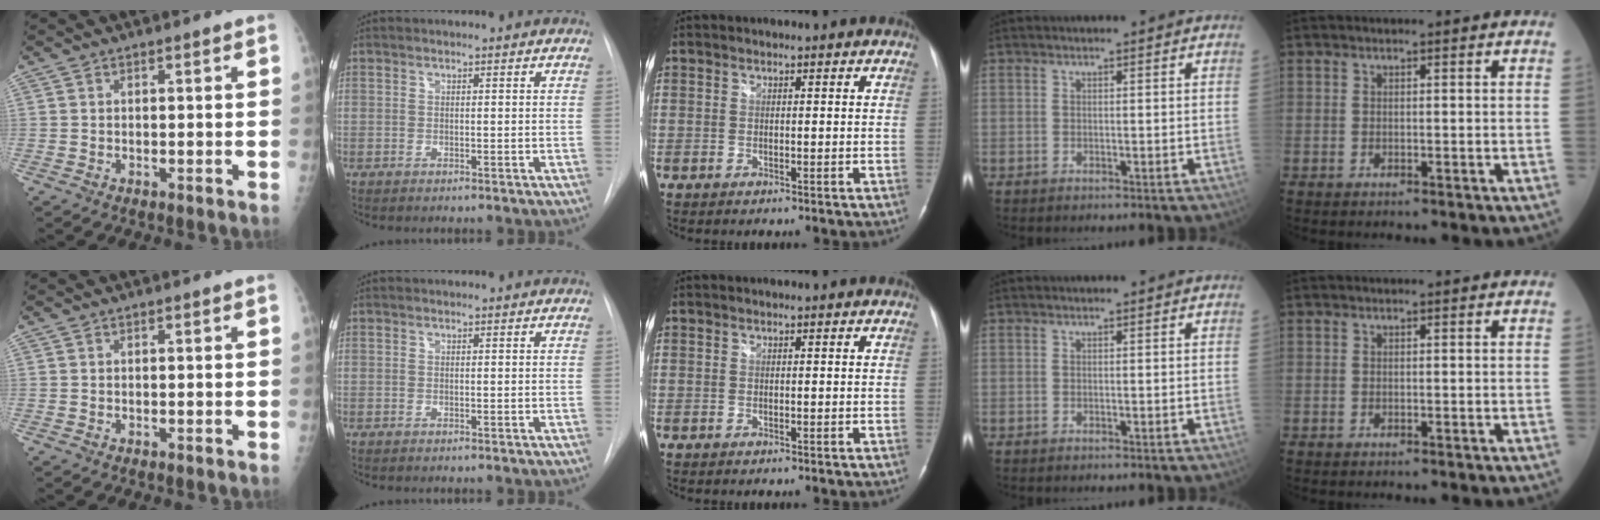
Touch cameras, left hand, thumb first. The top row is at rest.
{}